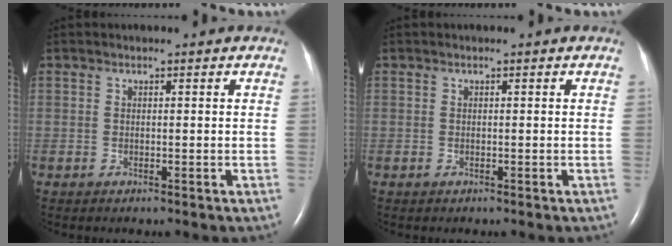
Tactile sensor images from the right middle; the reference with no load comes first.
{"total": 0.0}